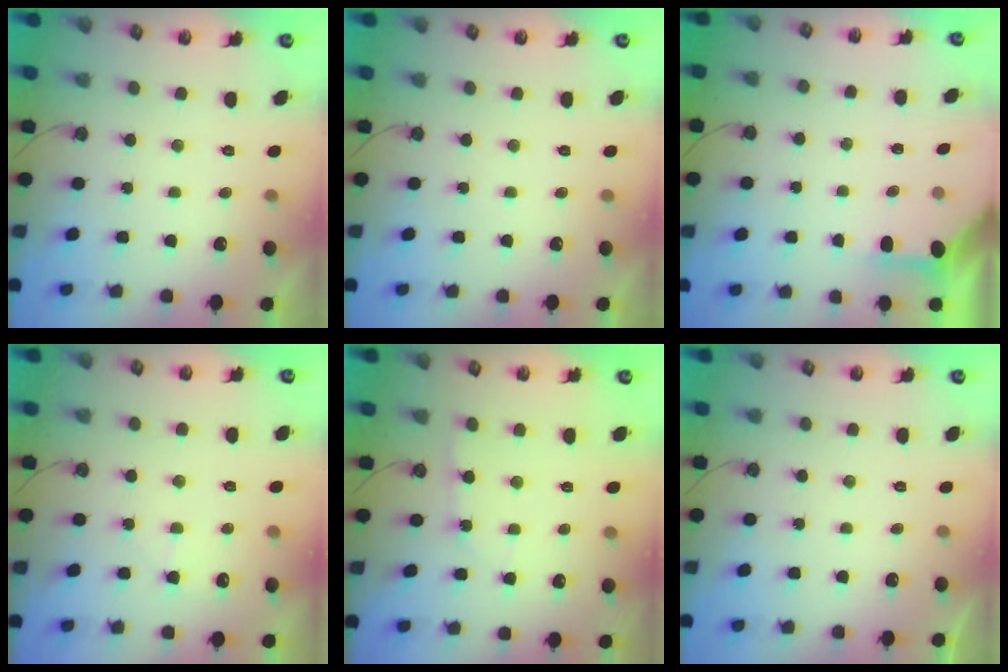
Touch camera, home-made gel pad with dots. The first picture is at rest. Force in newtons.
{"total": 0.0}
{"total": 3.8, "press": 3.8, "slide": 0.4}
{"total": 4.3, "press": 4.3, "slide": 0.5}
{"total": 2.8, "press": 2.8, "slide": 0.3}
{"total": 0.0}